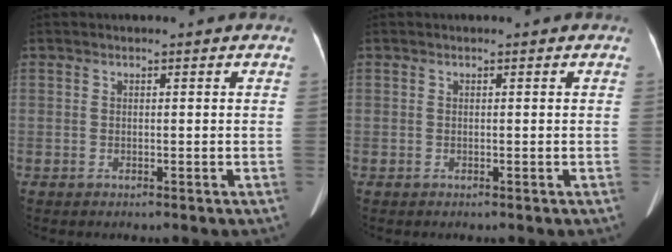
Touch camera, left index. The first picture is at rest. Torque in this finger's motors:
{"motor_torque": [-0.15, -0.16, 0.00, 0.01]}